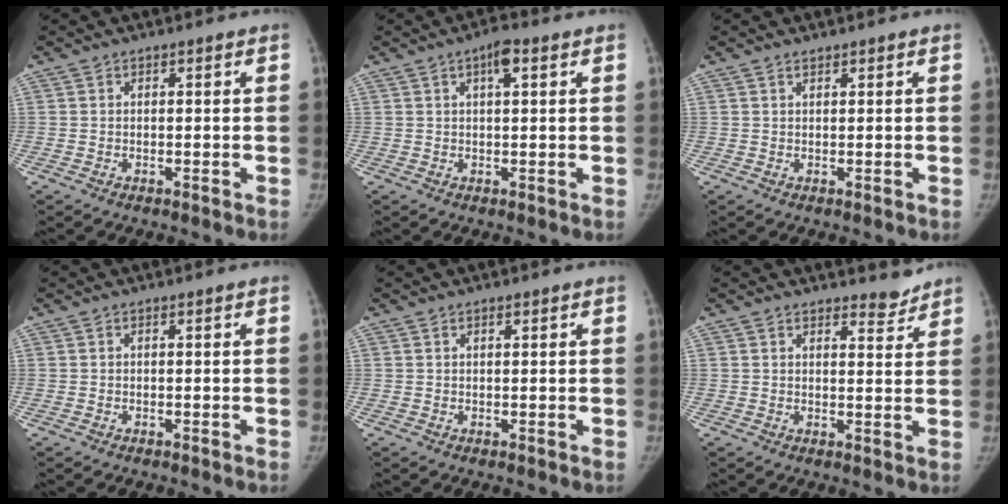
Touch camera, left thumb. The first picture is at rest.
{"total": 3.6, "force": [1.7, 1.2, 2.9], "torque": [-0.043, 0.002, 0.025]}
{"total": 0.8, "force": [0.7, 0.3, 0.2], "torque": [0.000, -0.005, 0.013]}
{"total": 0.0}
{"total": 0.6, "force": [0.4, 0.2, 0.3], "torque": [-0.005, -0.002, 0.008]}
{"total": 3.2, "force": [3.0, 1.0, 0.5], "torque": [0.011, -0.027, 0.040]}